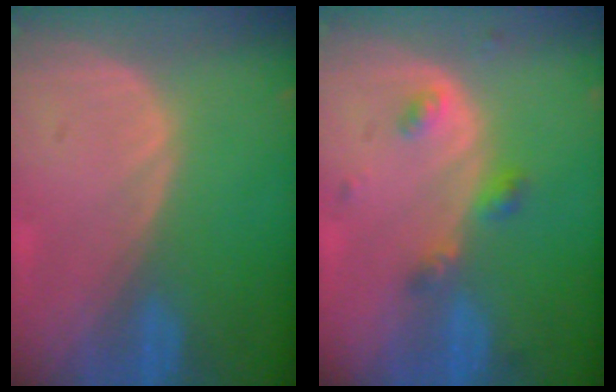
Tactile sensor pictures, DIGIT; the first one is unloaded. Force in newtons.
{"total": 3.6, "press": 3.6, "slide": 0.5}